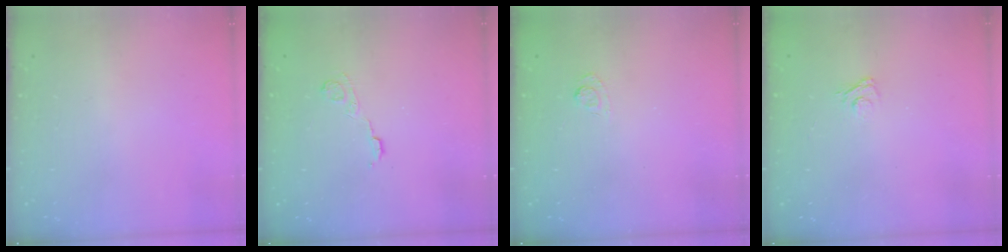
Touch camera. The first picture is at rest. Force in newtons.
{"total": 3.6, "press": 3.4, "slide": 1.2}
{"total": 2.7, "press": 2.3, "slide": 1.5}
{"total": 2.9, "press": 2.6, "slide": 1.2}